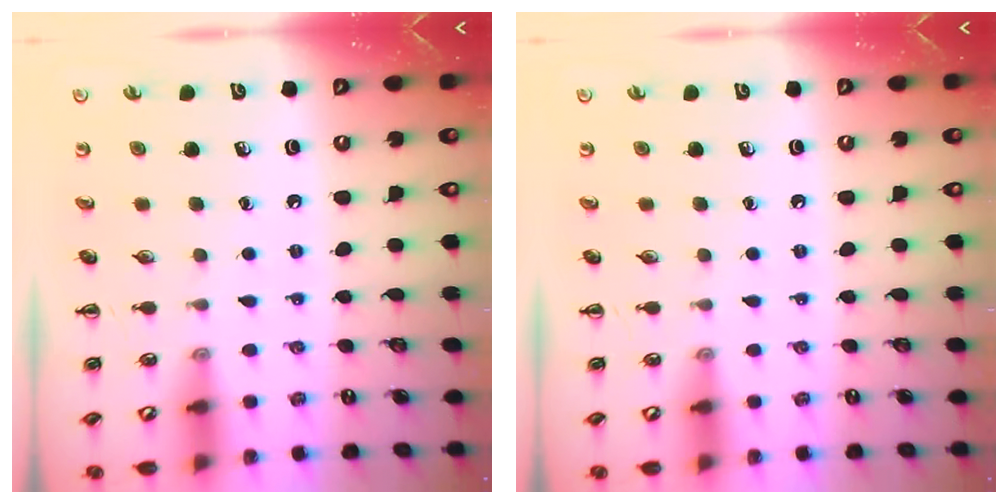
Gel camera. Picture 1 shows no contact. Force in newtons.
{"total": 0.0}